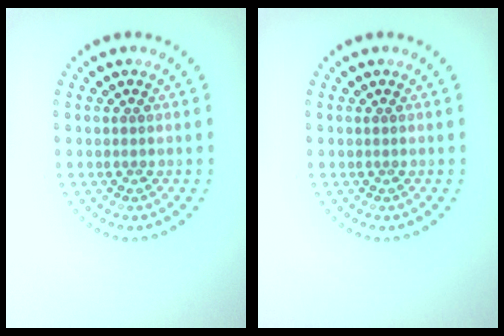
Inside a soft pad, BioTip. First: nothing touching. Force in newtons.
{"total": 0.0}